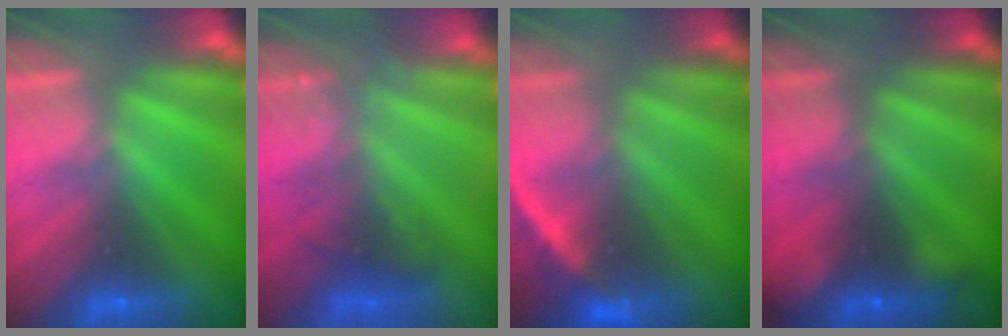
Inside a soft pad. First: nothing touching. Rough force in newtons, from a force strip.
{"total": 2.9}
{"total": 2.2}
{"total": 2.3}